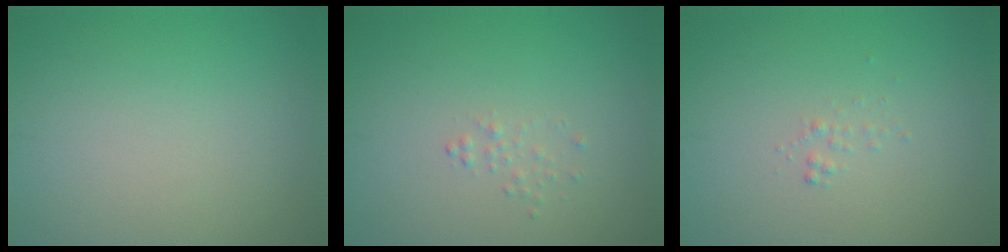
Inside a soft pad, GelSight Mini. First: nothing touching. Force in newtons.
{"total": 0.7, "press": 0.7, "slide": 0.1}
{"total": 0.5, "press": 0.5, "slide": 0.0}